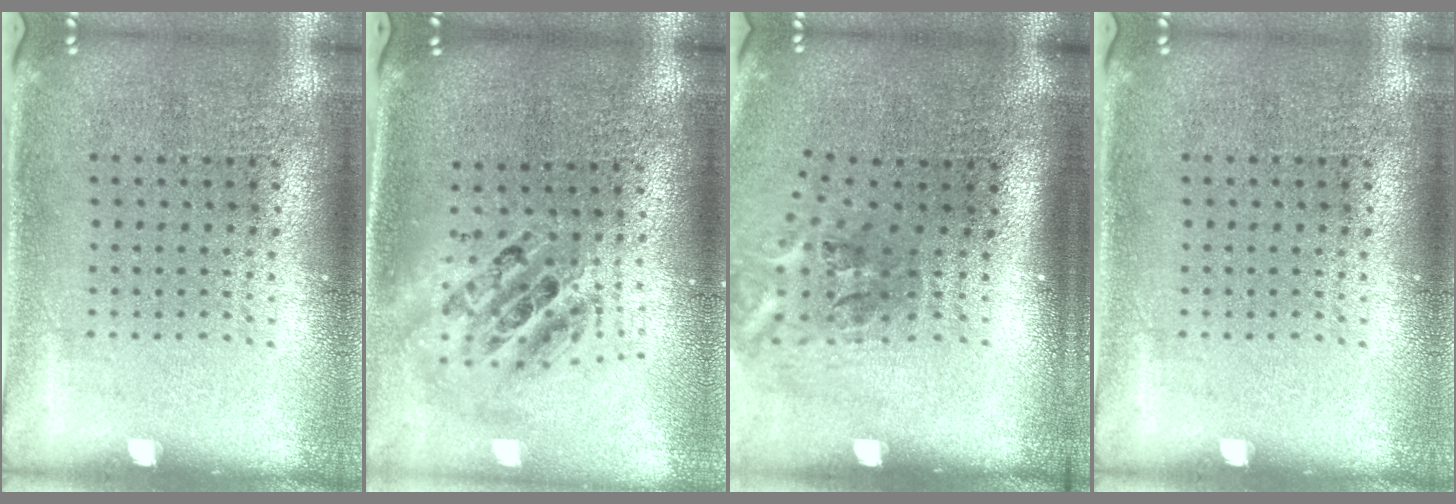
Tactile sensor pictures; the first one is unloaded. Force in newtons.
{"total": 2.1, "press": 1.6, "slide": 1.4}
{"total": 2.3, "press": 1.4, "slide": 1.8}
{"total": 0.0}